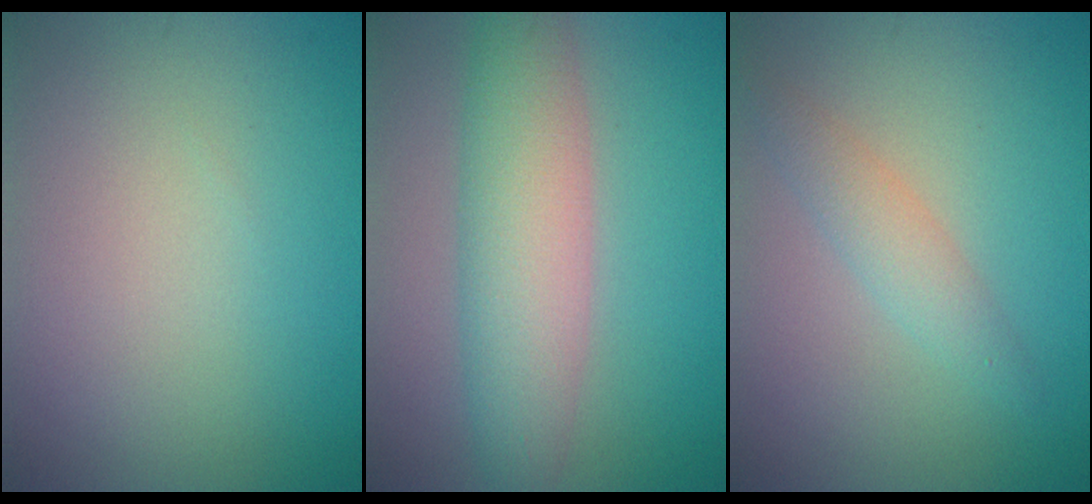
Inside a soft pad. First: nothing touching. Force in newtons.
{"total": 6.3, "press": 6.3, "slide": 0.2}
{"total": 2.2, "press": 2.2, "slide": 0.2}